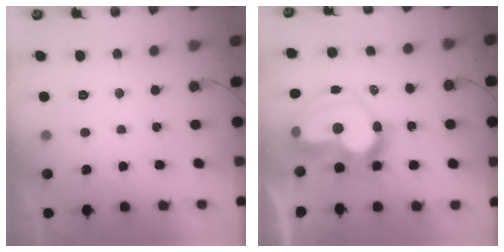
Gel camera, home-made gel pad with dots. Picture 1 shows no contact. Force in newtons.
{"total": 18.8, "press": 18.7, "slide": 1.8}